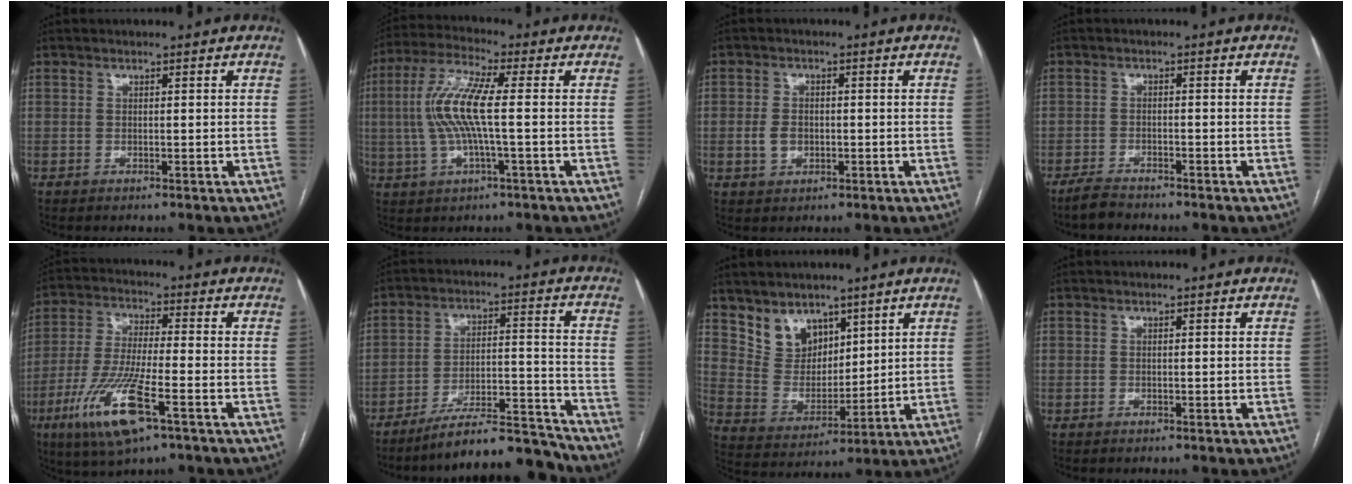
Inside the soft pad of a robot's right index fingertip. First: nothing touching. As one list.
[{"total": 10.1, "force": [0.1, 1.1, 10.1], "torque": [-0.217, 0.014, -0.004]}, {"total": 3.3, "force": [-0.5, 2.5, 2.1], "torque": [-0.041, 0.007, -0.004]}, {"total": 3.0, "force": [-2.8, 0.5, 1.0], "torque": [-0.024, -0.007, -0.052]}, {"total": 13.4, "force": [-6.2, 2.1, 11.7], "torque": [-0.244, -0.024, -0.112]}, {"total": 13.6, "force": [-12.7, 1.1, 4.8], "torque": [-0.061, 0.035, -0.208]}, {"total": 8.3, "force": [5.8, 5.4, 2.3], "torque": [-0.051, 0.013, 0.125]}, {"total": 0.0}]